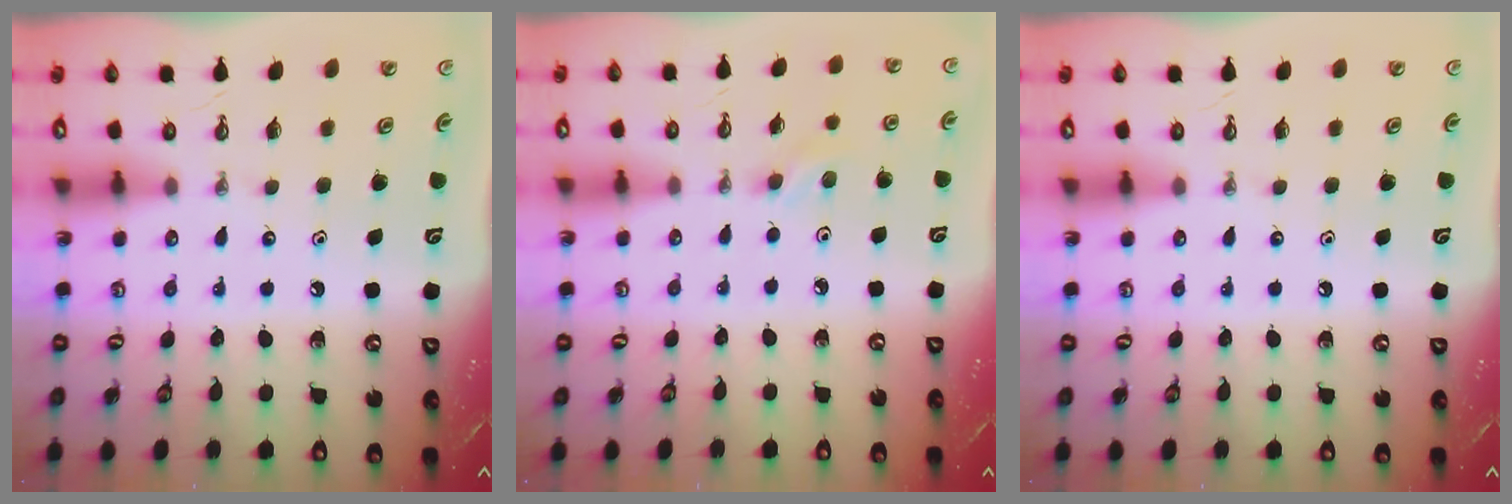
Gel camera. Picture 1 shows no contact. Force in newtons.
{"total": 2.8, "press": 2.7, "slide": 0.8}
{"total": 0.0}